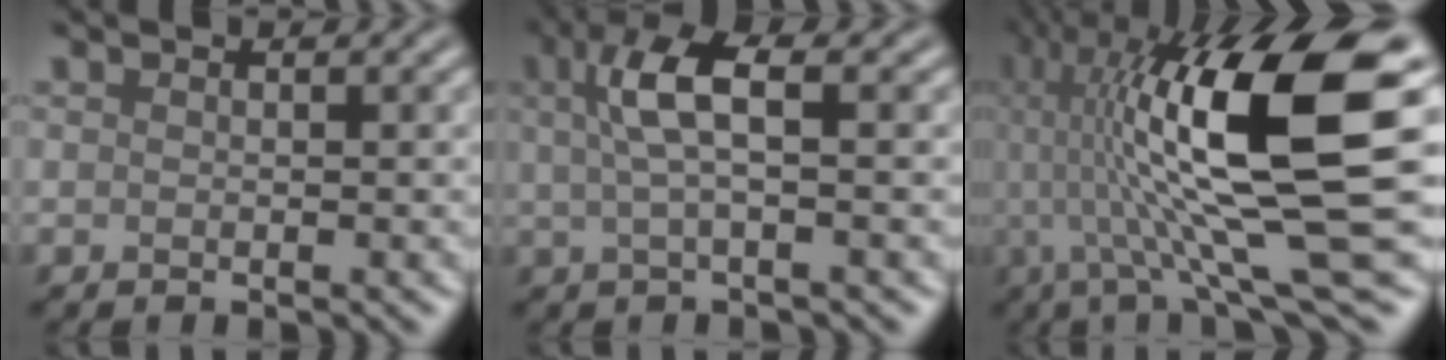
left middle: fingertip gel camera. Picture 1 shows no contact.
{"total": 4.4, "force": [1.0, 1.2, 4.1], "torque": [-0.081, 0.008, 0.018]}
{"total": 16.1, "force": [2.4, 3.6, 15.5], "torque": [-0.271, 0.010, 0.044]}